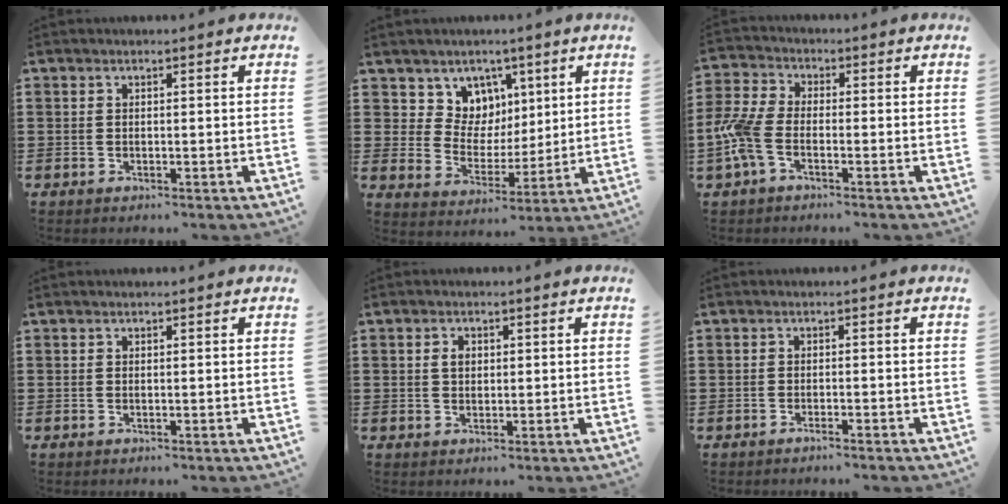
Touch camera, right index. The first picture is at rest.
{"total": 7.1, "force": [3.8, 6.0, 0.5], "torque": [-0.046, -0.022, 0.072]}
{"total": 6.1, "force": [-2.7, 2.8, 4.7], "torque": [-0.130, -0.011, -0.059]}
{"total": 0.0}
{"total": 1.8, "force": [0.5, 1.2, 1.2], "torque": [-0.027, 0.007, 0.008]}
{"total": 1.1, "force": [-1.0, -0.2, 0.5], "torque": [-0.008, -0.001, -0.018]}